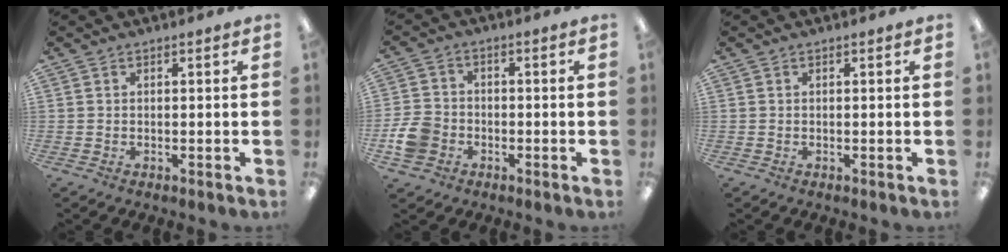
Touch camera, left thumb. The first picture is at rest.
{"total": 6.9, "force": [-2.4, 5.6, 3.3], "torque": [-0.072, 0.018, -0.041]}
{"total": 0.0}